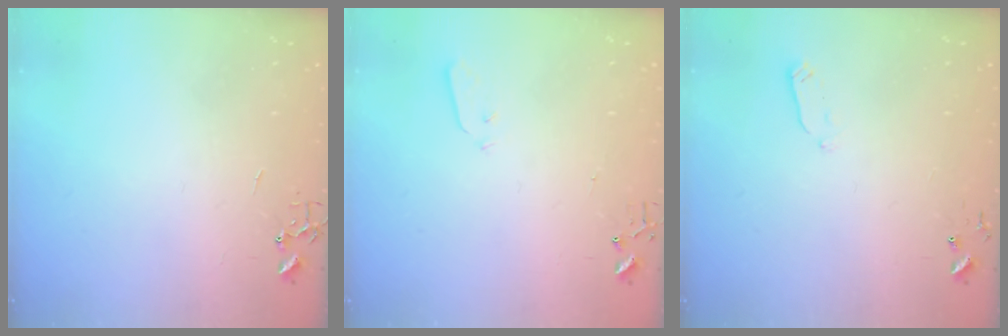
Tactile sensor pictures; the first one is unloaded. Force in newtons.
{"total": 2.9, "press": 2.8, "slide": 0.8}
{"total": 2.7, "press": 2.6, "slide": 0.4}